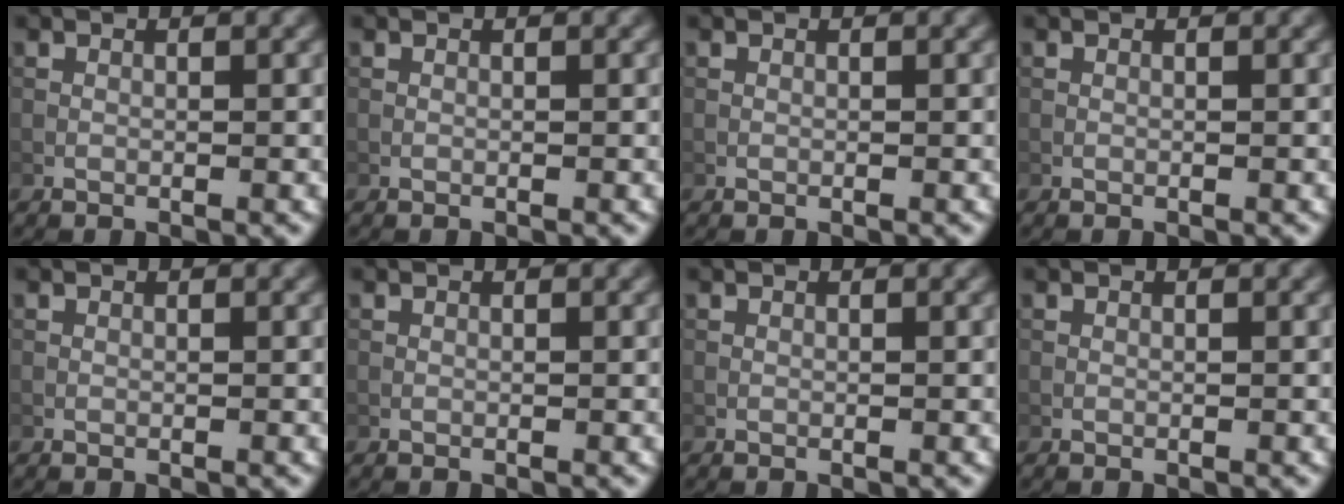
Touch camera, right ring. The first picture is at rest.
{"total": 0.0}
{"total": 0.0}
{"total": 0.0}
{"total": 0.0}
{"total": 0.0}
{"total": 0.0}
{"total": 0.0}